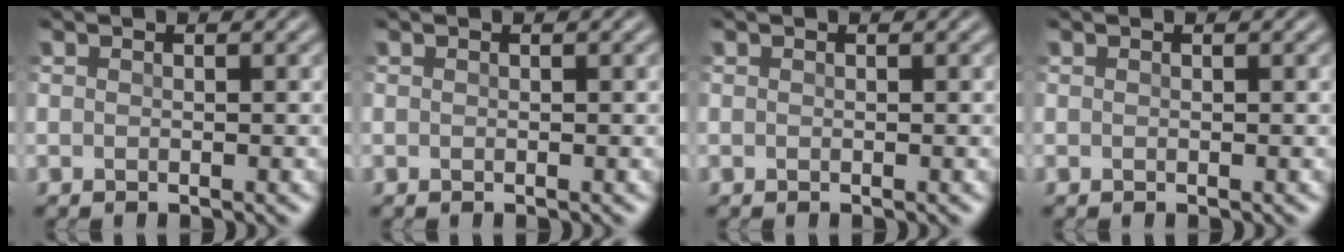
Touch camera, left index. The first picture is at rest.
{"total": 0.0}
{"total": 0.0}
{"total": 0.0}